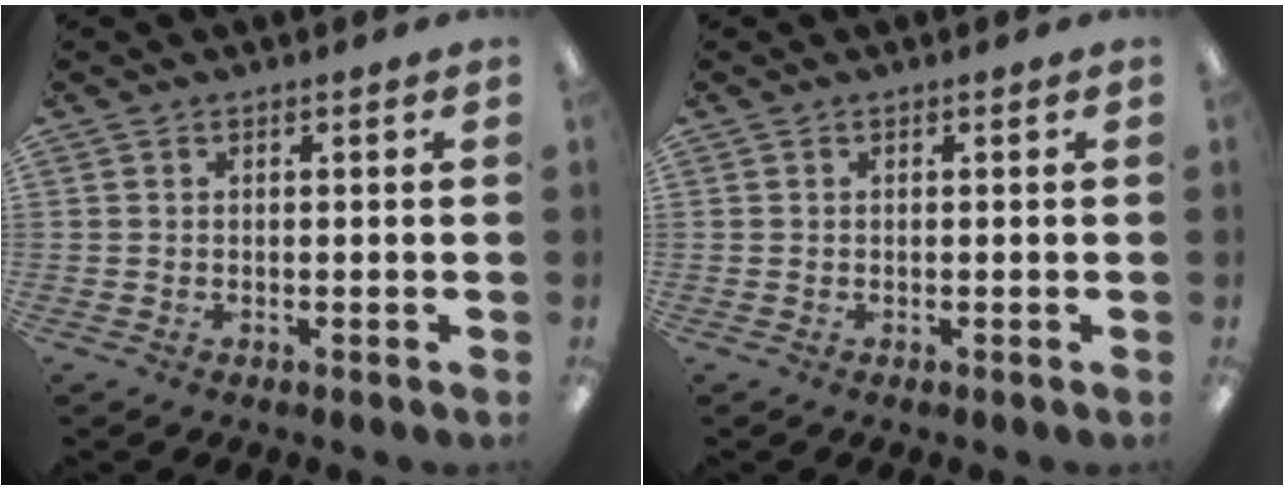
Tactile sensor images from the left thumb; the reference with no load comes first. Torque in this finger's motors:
{"motor_torque": [0.00, 0.00, -0.07, 0.04, 0.00]}